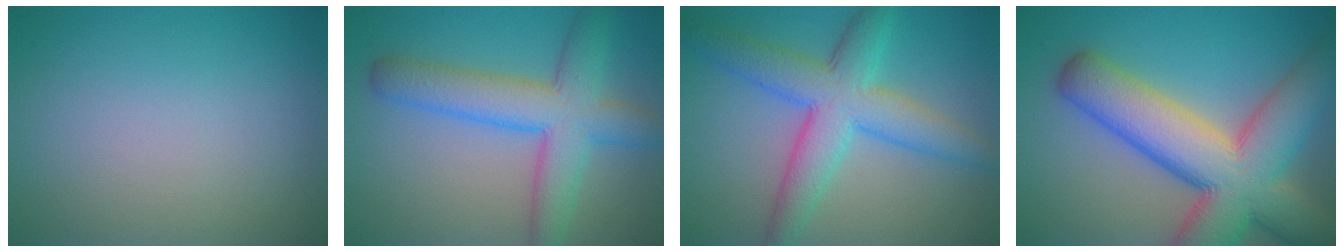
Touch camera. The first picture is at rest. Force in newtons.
{"total": 7.0, "press": 7.0, "slide": 0.2}
{"total": 7.1, "press": 7.1, "slide": 0.1}
{"total": 13.1, "press": 13.1, "slide": 1.1}